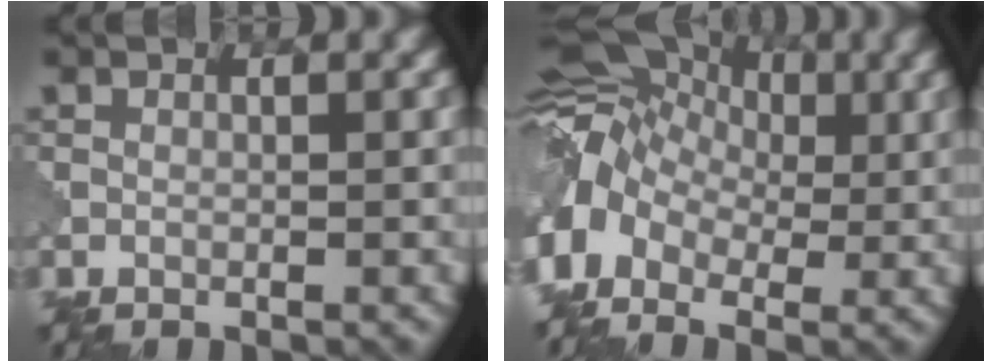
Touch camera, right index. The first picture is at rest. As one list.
[{"total": 8.3, "force": [0.2, 6.5, 5.2], "torque": [-0.106, 0.024, -0.002]}]